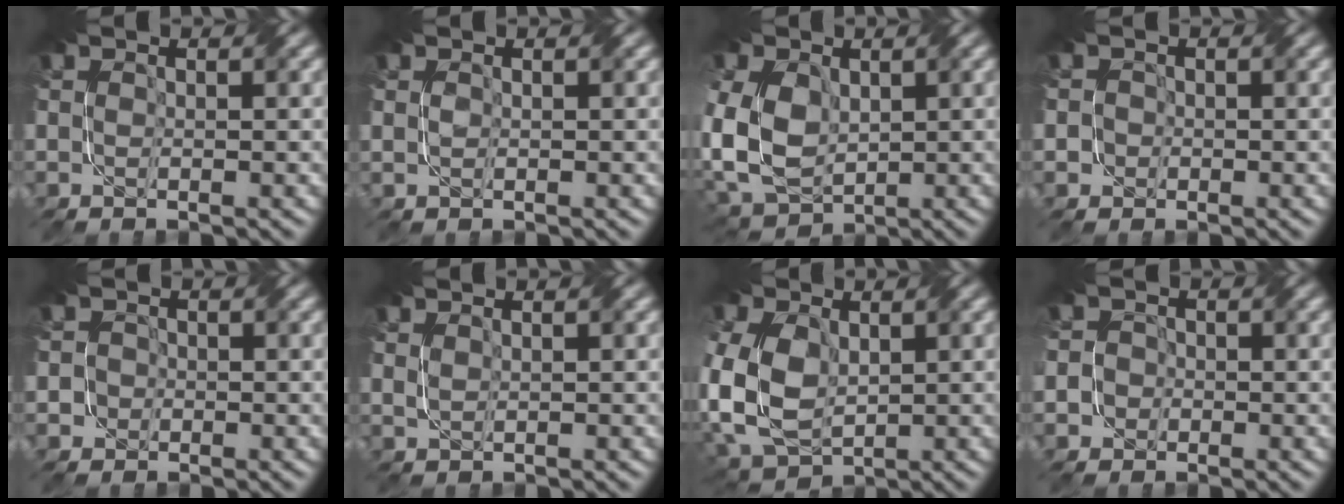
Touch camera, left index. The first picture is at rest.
{"total": 0.0}
{"total": 11.0, "force": [-0.2, 7.7, 7.9], "torque": [-0.179, -0.003, -0.014]}
{"total": 1.4, "force": [-0.2, 1.3, 0.4], "torque": [0.004, 0.006, -0.012]}
{"total": 1.7, "force": [-0.4, 1.6, 0.5], "torque": [0.004, 0.010, -0.016]}
{"total": 0.7, "force": [0.5, 0.0, 0.5], "torque": [-0.018, 0.005, 0.016]}
{"total": 12.0, "force": [-0.6, 8.2, 8.7], "torque": [-0.203, -0.011, -0.014]}
{"total": 2.8, "force": [-0.8, 2.5, 0.8], "torque": [0.006, 0.021, -0.039]}